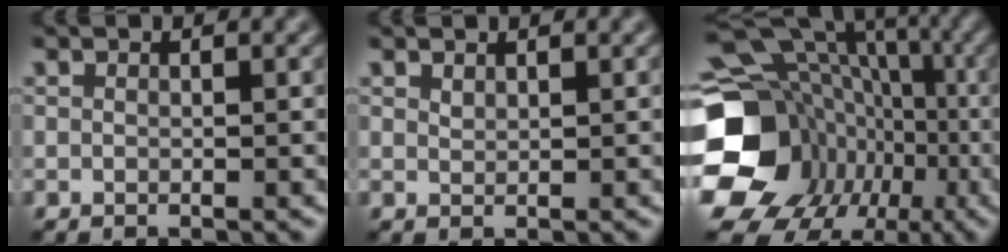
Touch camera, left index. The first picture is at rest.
{"total": 0.6, "force": [0.6, 0.1, 0.1], "torque": [-0.006, -0.001, 0.012]}
{"total": 21.5, "force": [-4.3, 18.3, 10.5], "torque": [-0.183, -0.021, -0.098]}